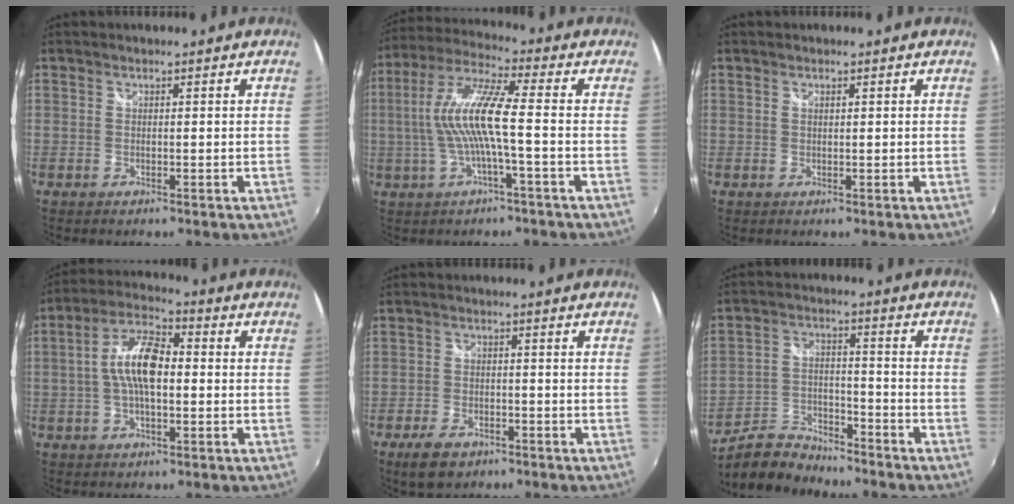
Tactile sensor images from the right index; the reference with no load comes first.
{"total": 11.3, "force": [-1.3, 0.8, 11.2], "torque": [-0.221, 0.007, -0.022]}
{"total": 0.5, "force": [0.3, 0.2, 0.3], "torque": [-0.006, 0.001, 0.005]}
{"total": 10.1, "force": [-0.4, 4.3, 9.1], "torque": [-0.181, 0.017, -0.012]}
{"total": 6.8, "force": [-4.6, 3.8, 3.3], "torque": [-0.091, -0.005, -0.076]}
{"total": 10.2, "force": [-9.1, 3.6, 2.9], "torque": [-0.077, 0.009, -0.163]}